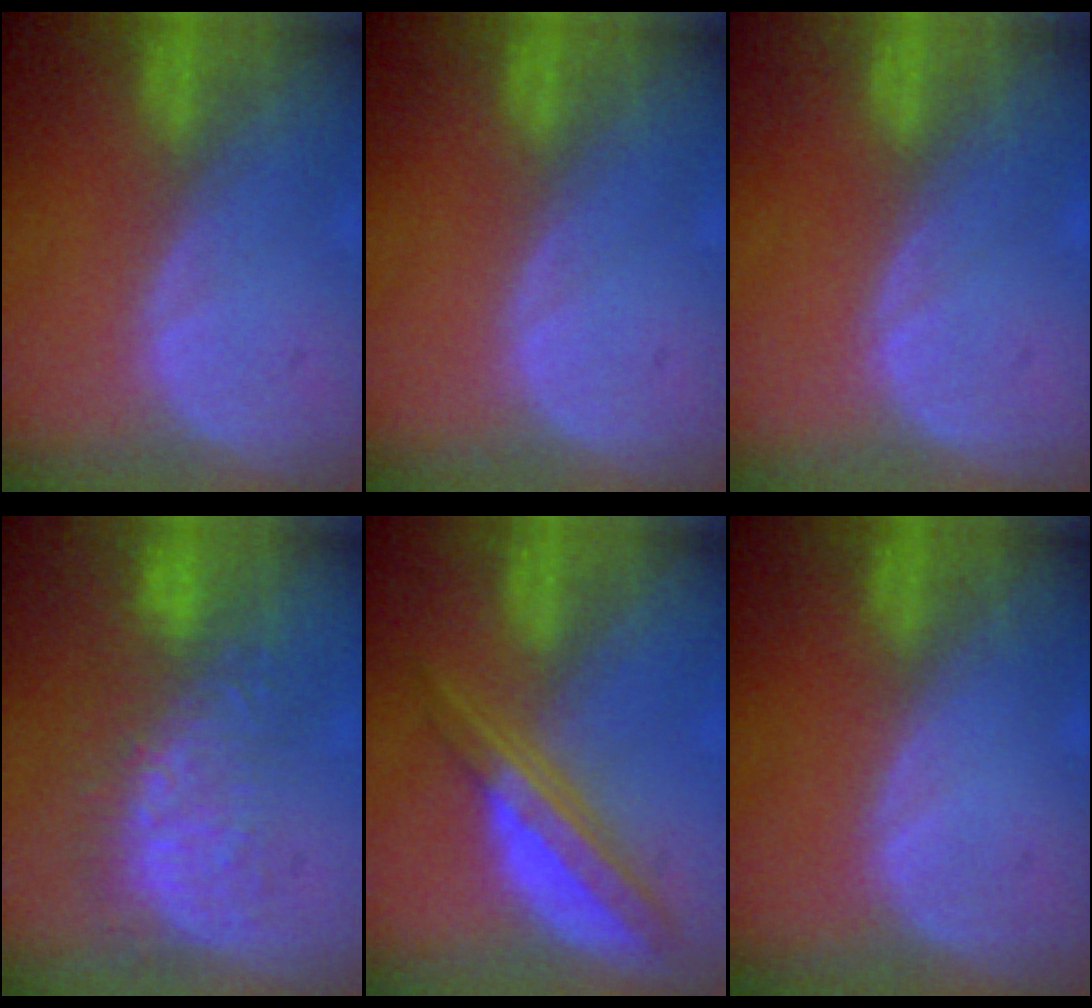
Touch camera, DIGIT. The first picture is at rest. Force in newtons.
{"total": 0.0}
{"total": 0.0}
{"total": 8.7, "press": 8.3, "slide": 2.5}
{"total": 6.6, "press": 5.8, "slide": 3.1}
{"total": 0.0}